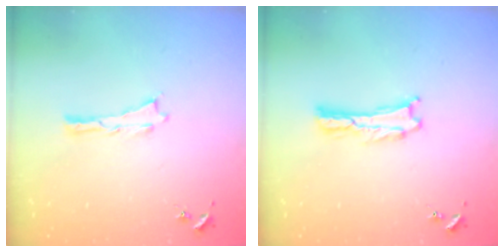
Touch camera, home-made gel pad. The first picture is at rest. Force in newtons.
{"total": 0.6, "press": 0.5, "slide": 0.2}